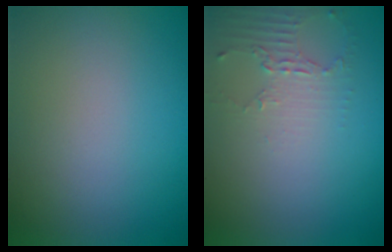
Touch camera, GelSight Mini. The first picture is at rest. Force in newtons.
{"total": 2.2, "press": 1.6, "slide": 1.5}